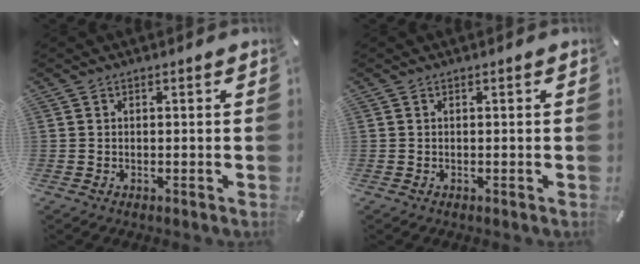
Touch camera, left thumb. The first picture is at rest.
{"total": 0.0}